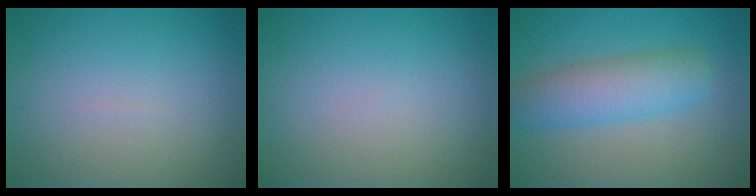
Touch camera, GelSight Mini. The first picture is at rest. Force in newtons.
{"total": 0.0}
{"total": 5.4, "press": 5.4, "slide": 0.3}